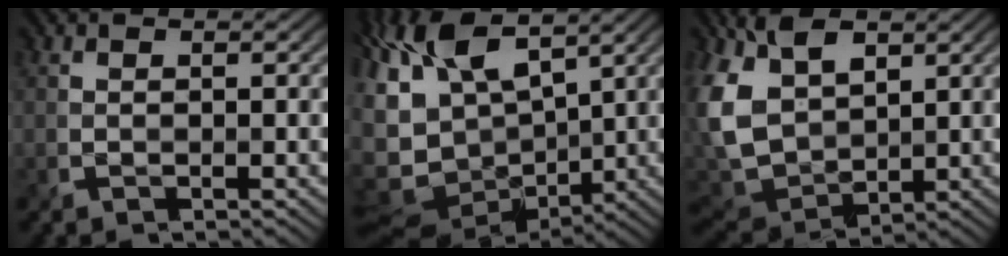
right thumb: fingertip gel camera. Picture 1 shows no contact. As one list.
[{"total": 14.0, "force": [3.7, 7.7, 11.0], "torque": [-0.240, 0.001, 0.084]}, {"total": 12.3, "force": [3.6, 8.4, 8.3], "torque": [-0.228, 0.000, 0.069]}]